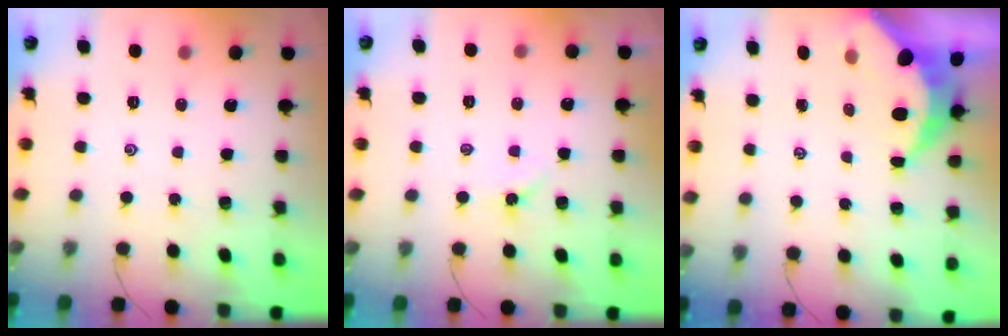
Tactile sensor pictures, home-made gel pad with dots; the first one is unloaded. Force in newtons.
{"total": 2.8, "press": 2.8, "slide": 0.4}
{"total": 7.4, "press": 7.3, "slide": 1.0}